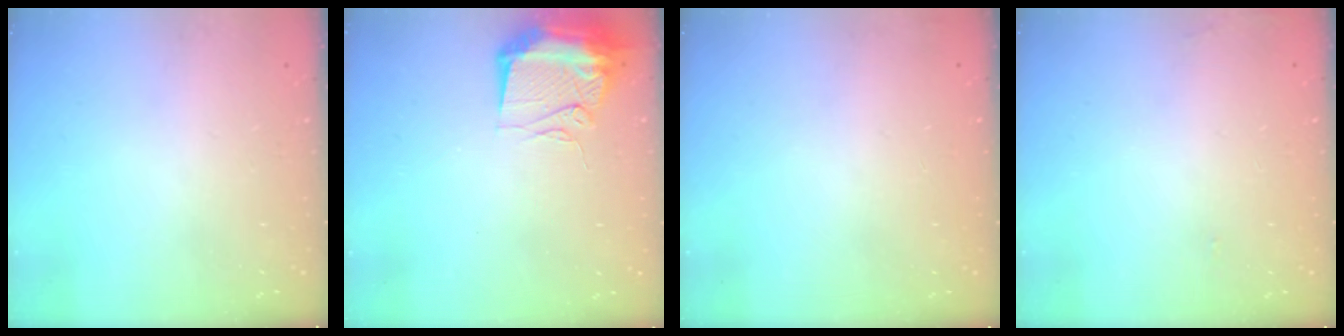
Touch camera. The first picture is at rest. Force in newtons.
{"total": 11.7, "press": 11.6, "slide": 1.0}
{"total": 2.8, "press": 2.3, "slide": 1.7}
{"total": 14.1, "press": 4.0, "slide": 13.5}